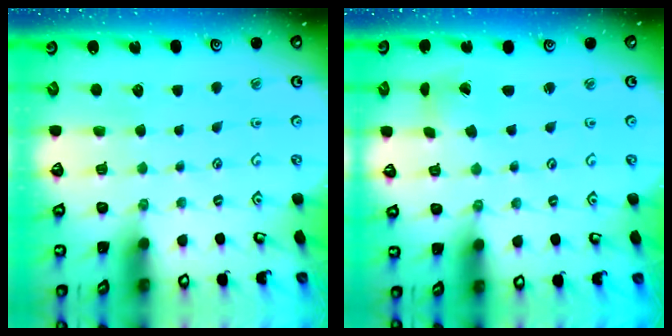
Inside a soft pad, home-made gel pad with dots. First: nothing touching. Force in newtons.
{"total": 1.2, "press": 1.2, "slide": 0.2}